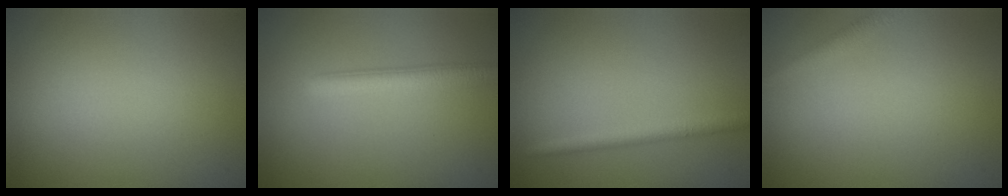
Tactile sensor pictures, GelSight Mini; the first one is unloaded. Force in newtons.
{"total": 3.3, "press": 3.3, "slide": 0.1}
{"total": 1.9, "press": 1.8, "slide": 0.2}
{"total": 1.8, "press": 1.8, "slide": 0.1}